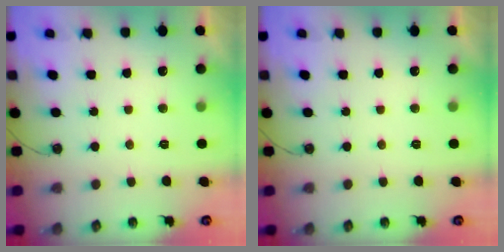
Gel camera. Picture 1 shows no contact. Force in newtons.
{"total": 0.0}